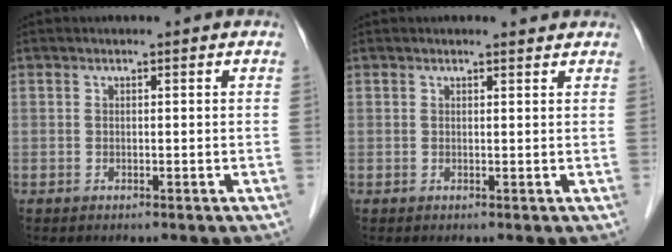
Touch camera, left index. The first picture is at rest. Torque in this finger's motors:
{"motor_torque": [0.50, -0.48, 0.14, 0.02]}